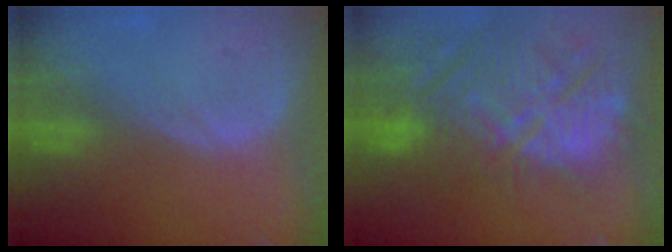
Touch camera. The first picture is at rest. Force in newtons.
{"total": 14.9, "press": 12.9, "slide": 7.4}